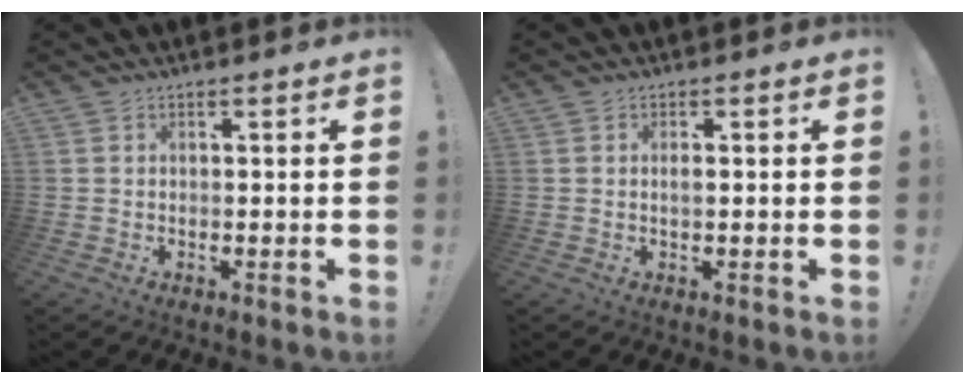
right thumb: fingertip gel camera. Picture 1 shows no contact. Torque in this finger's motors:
{"motor_torque": [0.05, 0.17, -0.03, -0.04, 0.00]}